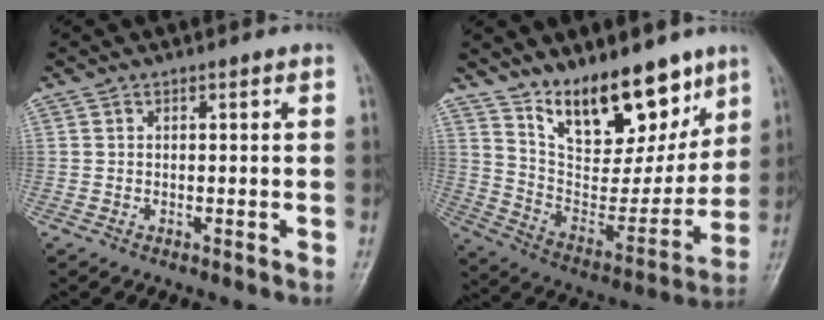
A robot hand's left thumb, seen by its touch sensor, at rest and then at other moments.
{"total": 19.1, "force": [12.9, 8.7, 11.1], "torque": [-0.113, -0.082, 0.227]}